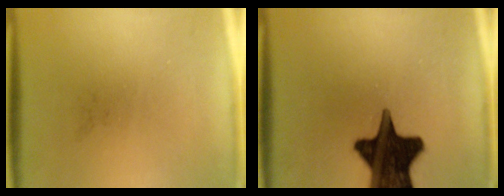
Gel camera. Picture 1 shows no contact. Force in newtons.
{"total": 19.4}